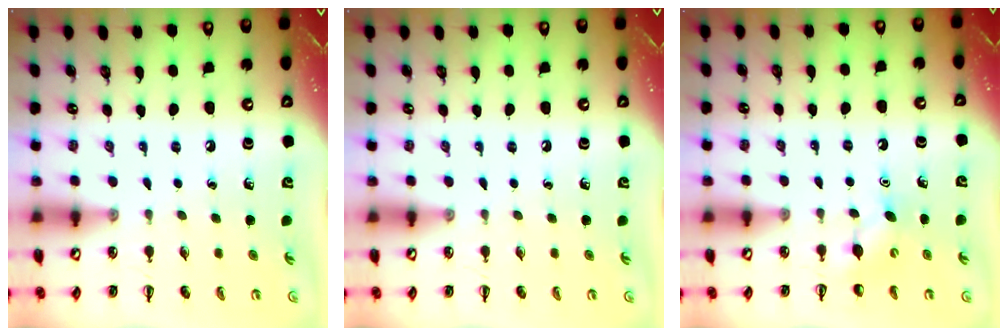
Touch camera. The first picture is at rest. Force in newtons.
{"total": 0.0}
{"total": 5.1, "press": 5.0, "slide": 1.3}